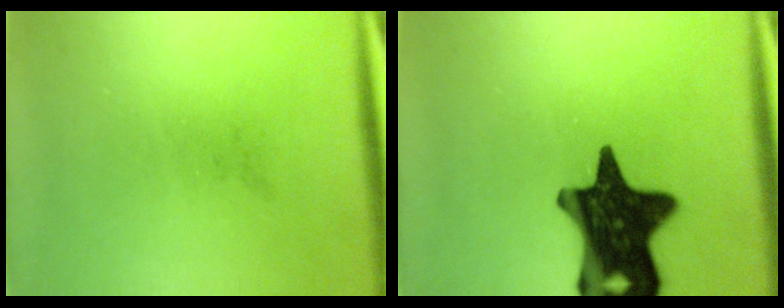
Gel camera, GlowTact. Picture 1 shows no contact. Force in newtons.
{"total": 16.9}